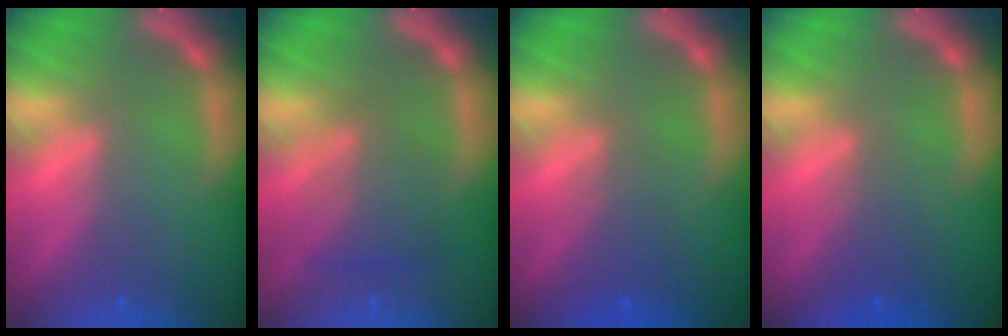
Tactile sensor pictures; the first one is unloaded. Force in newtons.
{"total": 4.0}
{"total": 2.5}
{"total": 2.0}